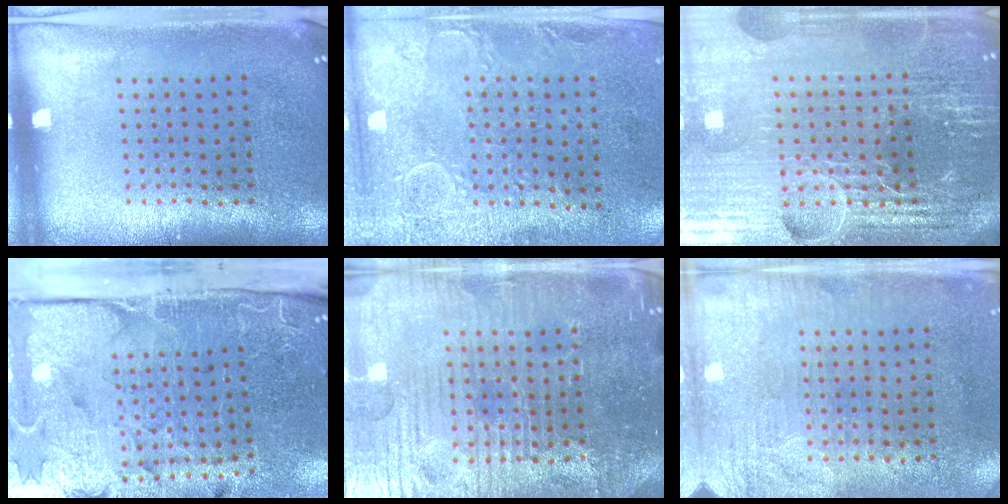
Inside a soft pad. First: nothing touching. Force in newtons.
{"total": 2.9, "press": 2.3, "slide": 1.8}
{"total": 6.5, "press": 5.7, "slide": 3.1}
{"total": 5.1, "press": 3.9, "slide": 3.3}
{"total": 5.5, "press": 5.2, "slide": 1.8}
{"total": 3.3, "press": 2.7, "slide": 1.8}